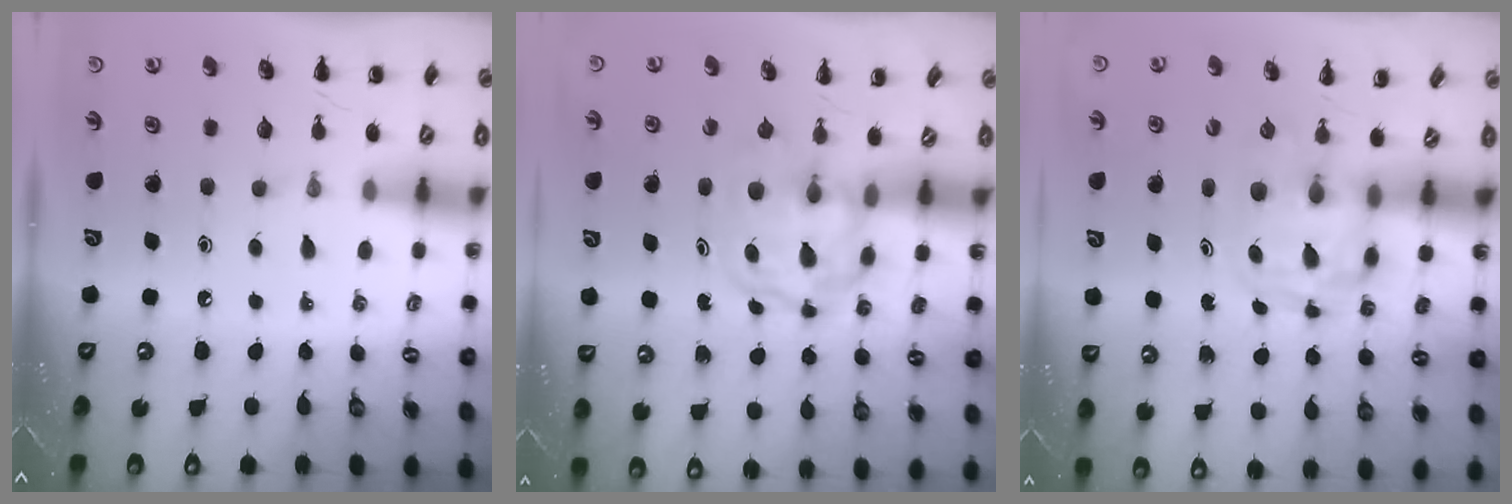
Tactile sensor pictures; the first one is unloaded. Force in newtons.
{"total": 3.8, "press": 3.8, "slide": 0.5}
{"total": 3.7, "press": 3.7, "slide": 0.6}